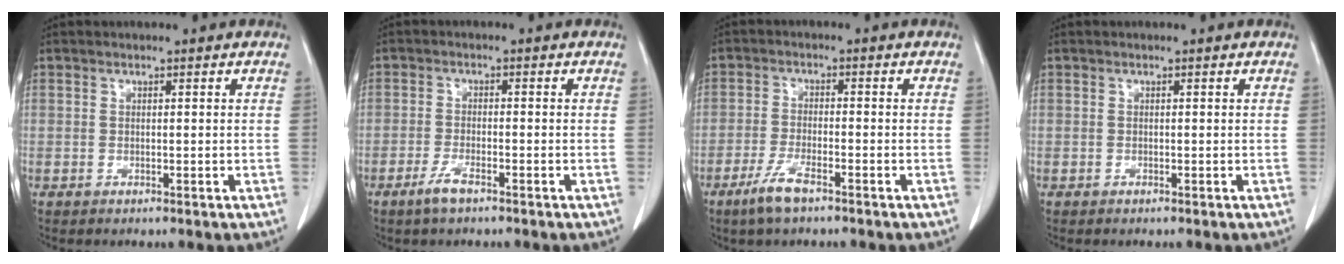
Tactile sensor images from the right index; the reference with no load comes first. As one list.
[{"total": 3.0, "force": [-2.1, 0.5, 2.1], "torque": [-0.048, -0.003, -0.040]}, {"total": 4.9, "force": [-3.3, 0.7, 3.5], "torque": [-0.078, -0.008, -0.062]}, {"total": 0.0}]